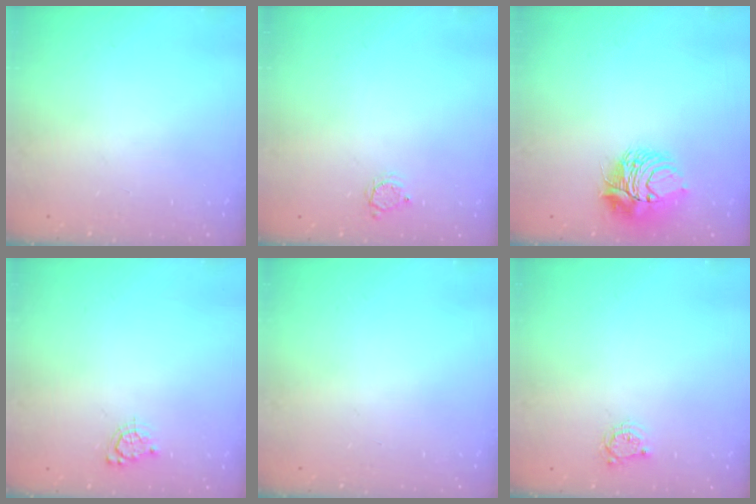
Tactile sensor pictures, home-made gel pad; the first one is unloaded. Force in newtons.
{"total": 2.7, "press": 2.7, "slide": 0.2}
{"total": 9.5, "press": 9.4, "slide": 0.7}
{"total": 5.0, "press": 4.9, "slide": 0.6}
{"total": 0.0}
{"total": 4.1, "press": 4.1, "slide": 0.5}